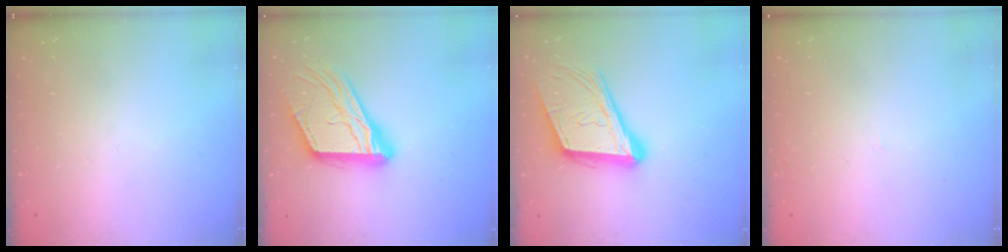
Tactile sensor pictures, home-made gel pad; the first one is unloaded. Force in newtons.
{"total": 17.4, "press": 17.3, "slide": 1.9}
{"total": 18.8, "press": 18.4, "slide": 4.2}
{"total": 0.9, "press": 0.9, "slide": 0.1}